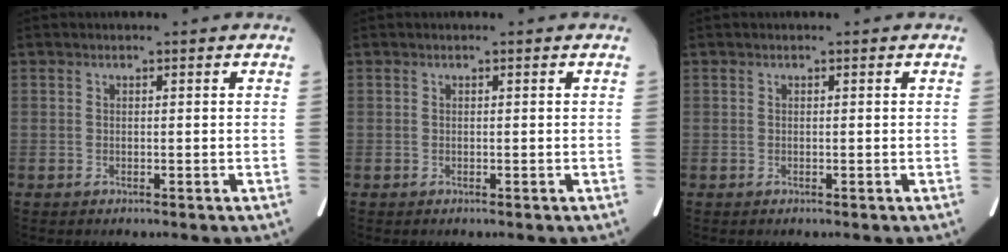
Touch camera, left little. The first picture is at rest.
{"total": 0.0}
{"total": 0.0}